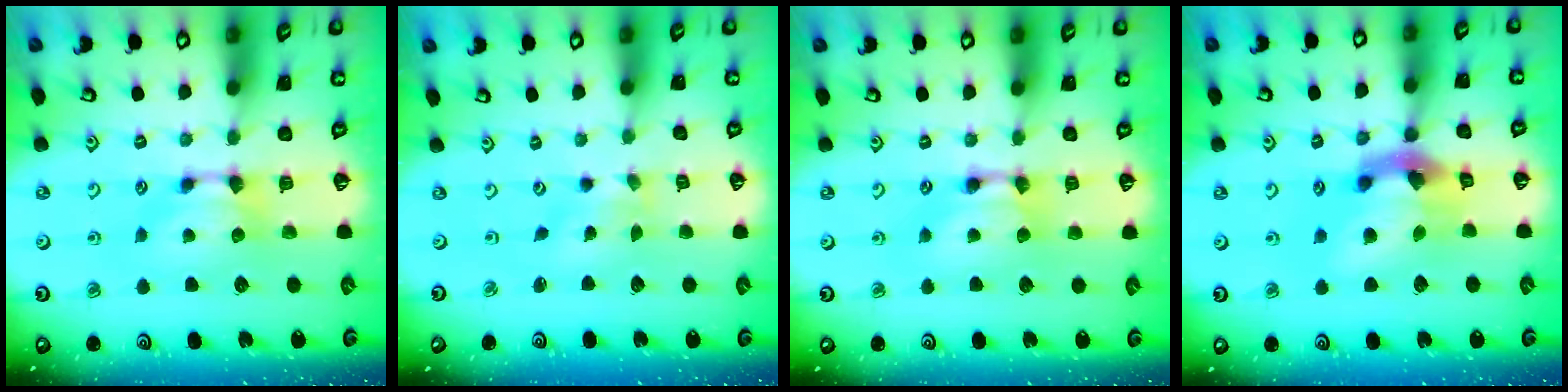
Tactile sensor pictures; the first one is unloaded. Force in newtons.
{"total": 2.9, "press": 2.7, "slide": 0.9}
{"total": 1.9, "press": 1.9, "slide": 0.1}
{"total": 7.8, "press": 7.4, "slide": 2.3}